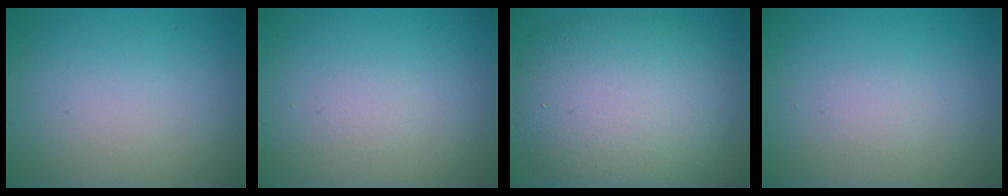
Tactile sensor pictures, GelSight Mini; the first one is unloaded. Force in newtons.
{"total": 0.6, "press": 0.6, "slide": 0.1}
{"total": 10.1, "press": 10.1, "slide": 0.5}
{"total": 0.8, "press": 0.7, "slide": 0.1}